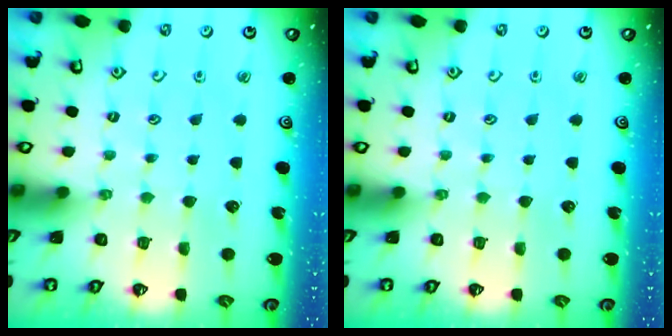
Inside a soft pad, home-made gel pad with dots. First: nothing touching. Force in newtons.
{"total": 0.0}